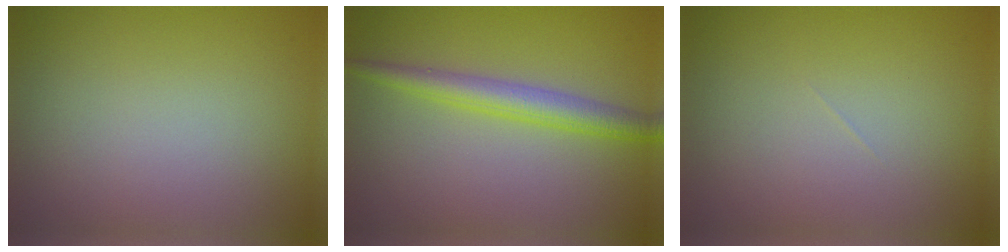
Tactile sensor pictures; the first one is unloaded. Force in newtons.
{"total": 3.4, "press": 3.4, "slide": 0.0}
{"total": 0.0}